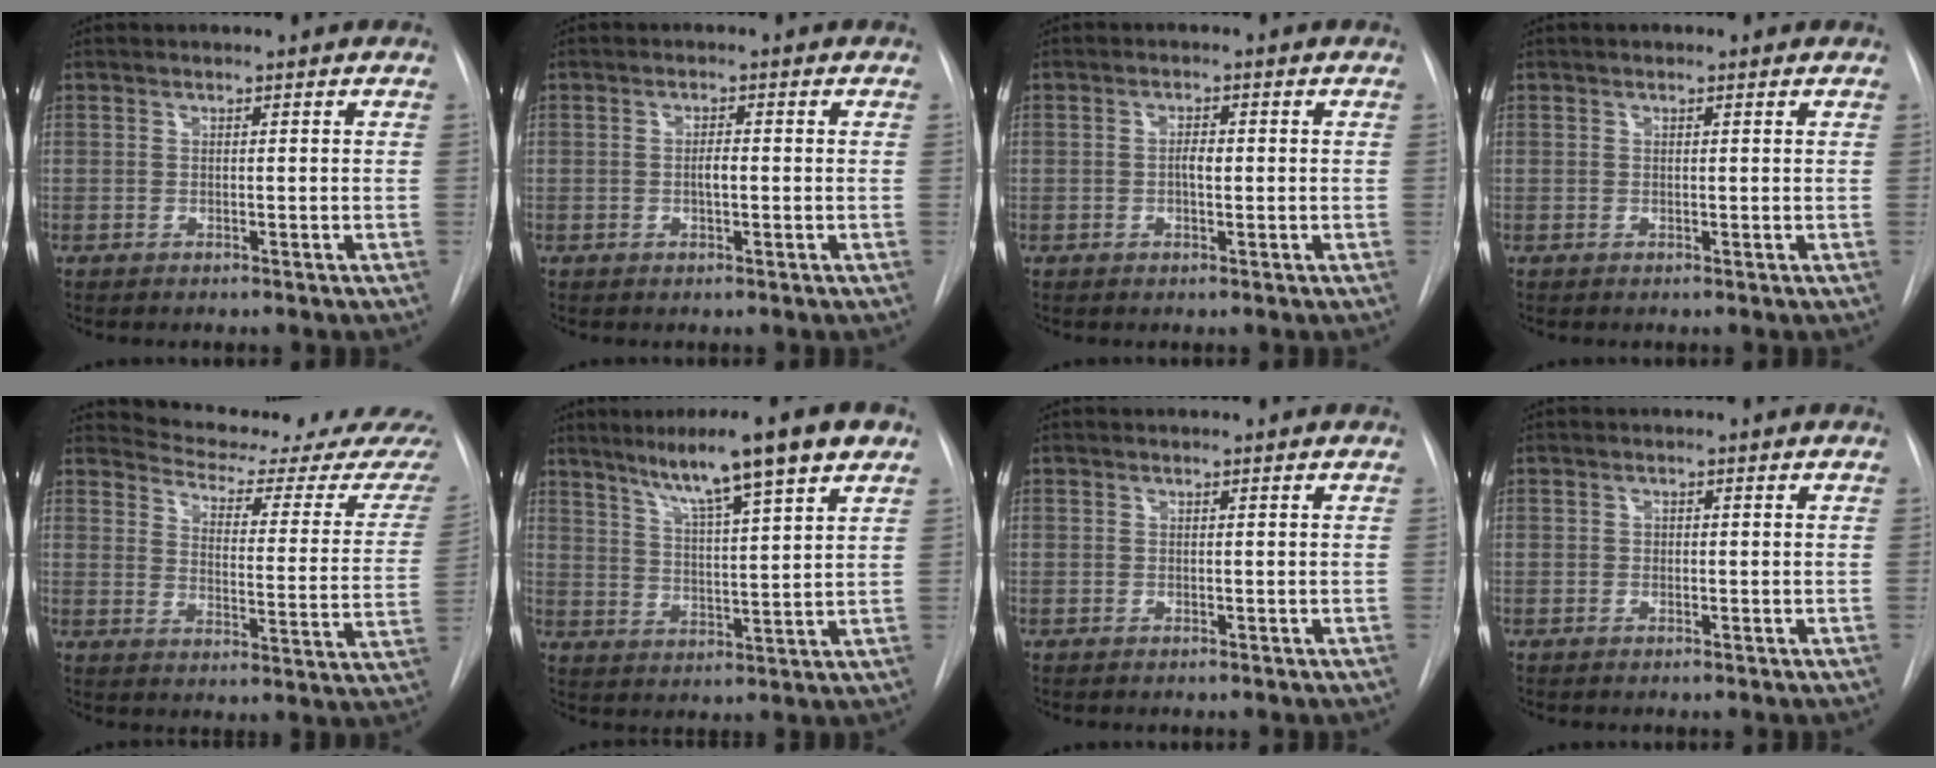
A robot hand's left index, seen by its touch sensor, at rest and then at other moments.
{"total": 1.7, "force": [-0.3, 0.5, 1.6], "torque": [-0.027, 0.002, -0.005]}
{"total": 1.9, "force": [-0.2, 0.7, 1.7], "torque": [-0.028, 0.003, -0.004]}
{"total": 0.8, "force": [0.4, 0.4, 0.6], "torque": [-0.014, 0.004, 0.003]}
{"total": 19.0, "force": [18.2, 1.7, 5.0], "torque": [-0.063, -0.086, 0.211]}
{"total": 13.1, "force": [8.6, 0.1, 9.8], "torque": [-0.150, 0.014, 0.130]}
{"total": 0.0}
{"total": 0.5, "force": [-0.1, 0.5, 0.2], "torque": [0.002, 0.002, -0.003]}